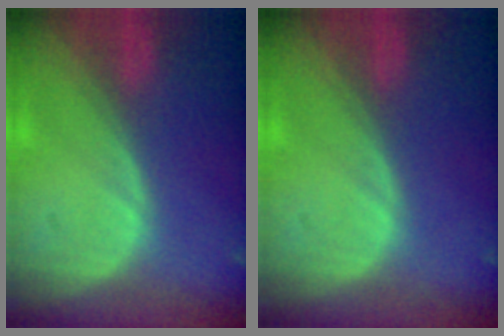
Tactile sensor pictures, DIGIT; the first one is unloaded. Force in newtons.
{"total": 0.0}